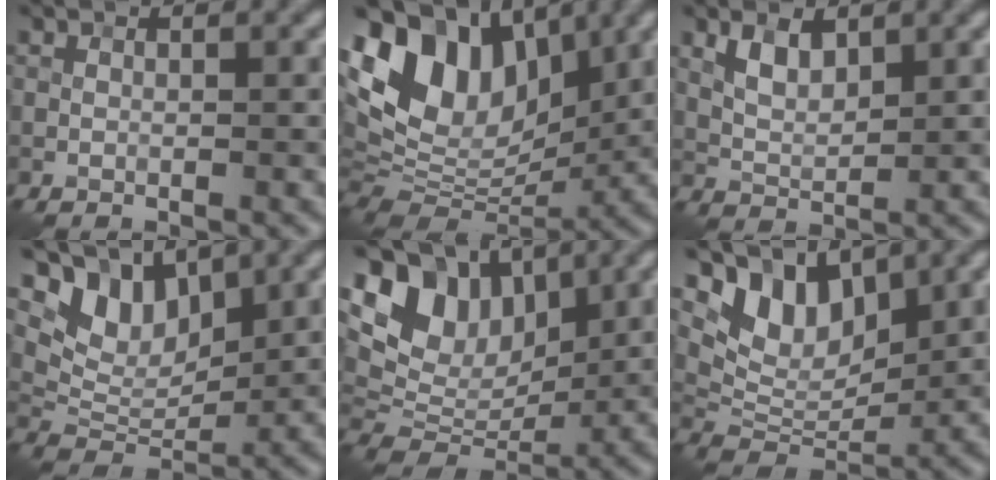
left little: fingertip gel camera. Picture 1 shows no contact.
{"total": 12.7, "force": [4.7, 8.3, 8.4], "torque": [-0.153, 0.024, 0.080]}
{"total": 2.8, "force": [1.5, 1.5, 1.9], "torque": [-0.042, -0.001, 0.031]}
{"total": 6.5, "force": [4.2, 3.6, 3.4], "torque": [-0.064, -0.006, 0.072]}
{"total": 9.1, "force": [3.9, 6.5, 5.1], "torque": [-0.096, 0.005, 0.070]}
{"total": 7.1, "force": [4.3, 4.0, 4.0], "torque": [-0.074, -0.006, 0.076]}